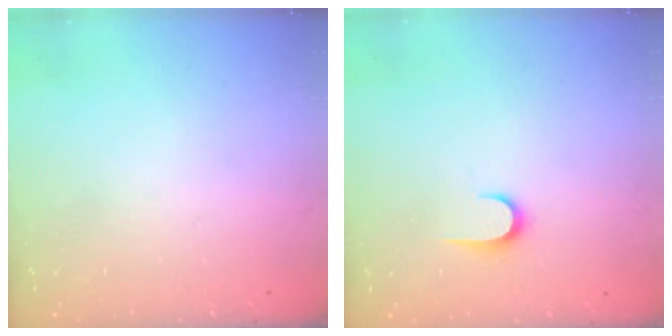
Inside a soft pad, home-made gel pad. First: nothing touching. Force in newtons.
{"total": 6.1, "press": 6.1, "slide": 0.6}